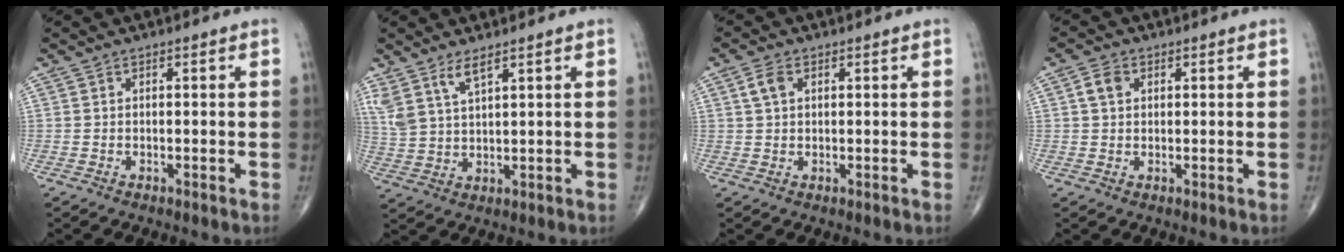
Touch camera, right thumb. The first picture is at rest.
{"total": 5.9, "force": [4.1, 1.6, 4.0], "torque": [-0.087, -0.017, 0.091]}
{"total": 3.0, "force": [1.1, 1.9, 2.1], "torque": [-0.041, 0.005, 0.022]}
{"total": 3.1, "force": [1.0, 2.3, 1.9], "torque": [-0.031, 0.004, 0.018]}